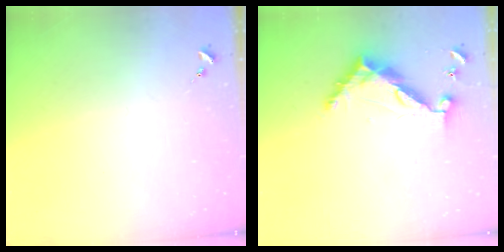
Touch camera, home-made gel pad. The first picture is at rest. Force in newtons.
{"total": 9.6, "press": 9.6, "slide": 0.8}